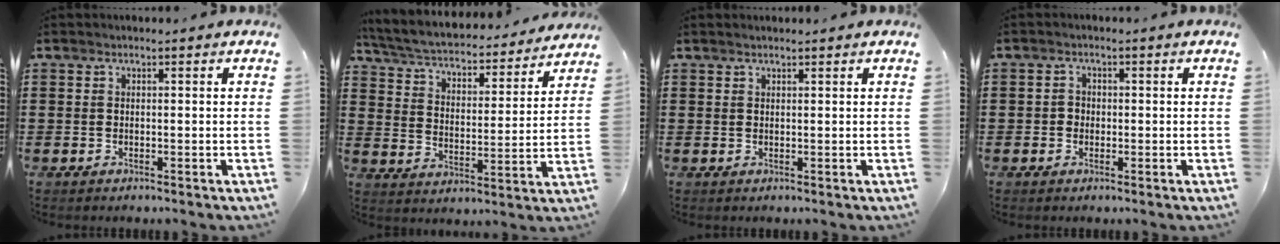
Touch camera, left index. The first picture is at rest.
{"total": 4.1, "force": [3.8, 0.5, 1.5], "torque": [-0.050, -0.032, 0.057]}
{"total": 0.6, "force": [0.5, 0.0, 0.3], "torque": [-0.007, 0.000, 0.010]}
{"total": 1.5, "force": [-0.3, 1.4, 0.5], "torque": [-0.013, 0.004, -0.008]}